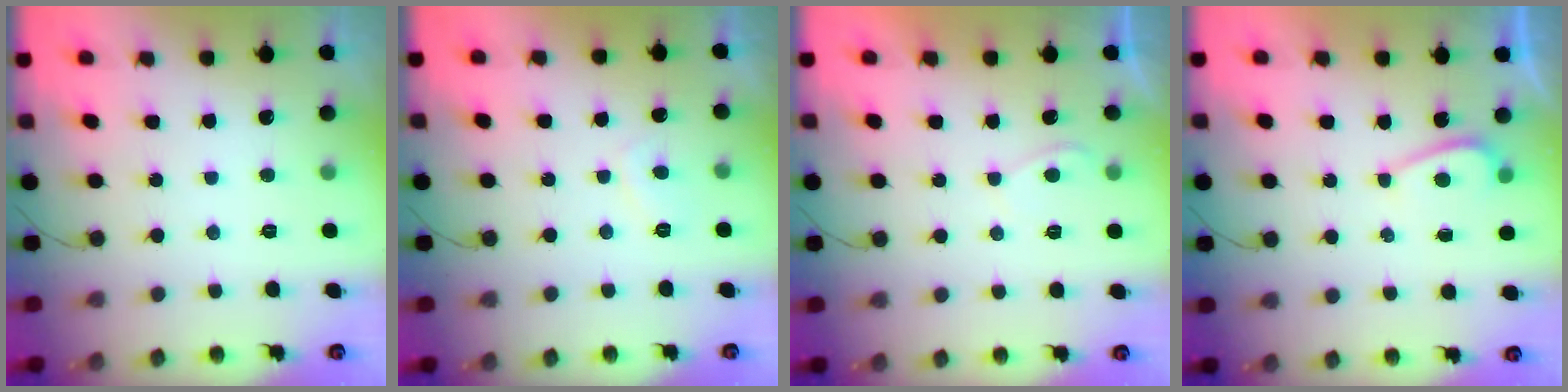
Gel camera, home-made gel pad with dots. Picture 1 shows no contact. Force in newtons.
{"total": 2.3, "press": 2.2, "slide": 0.8}
{"total": 1.2, "press": 1.0, "slide": 0.6}
{"total": 3.4, "press": 3.4, "slide": 0.4}